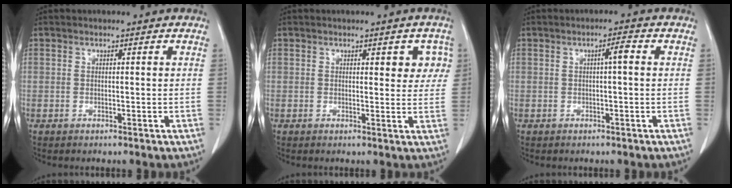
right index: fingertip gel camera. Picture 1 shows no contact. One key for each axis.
{"total": 4.0, "fx": 1.5, "fy": 1.9, "fz": 3.2, "tx": -0.025, "ty": 0.006, "tz": 0.015}
{"total": 2.1, "fx": 0.3, "fy": 0.1, "fz": 2.1, "tx": -0.034, "ty": 0.006, "tz": 0.004}